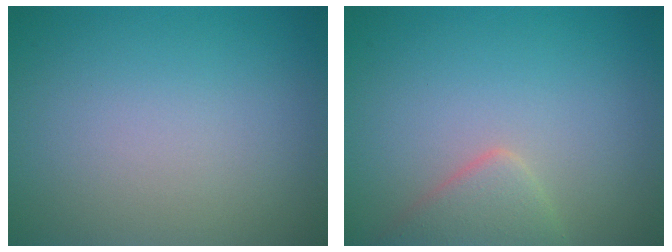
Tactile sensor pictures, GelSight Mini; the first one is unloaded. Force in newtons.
{"total": 2.7, "press": 2.7, "slide": 0.1}